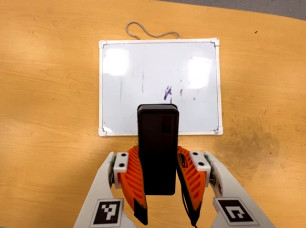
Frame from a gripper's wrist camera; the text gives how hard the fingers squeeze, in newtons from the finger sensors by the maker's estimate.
{"total": 9.2, "left": 7.5, "right": 10.9}